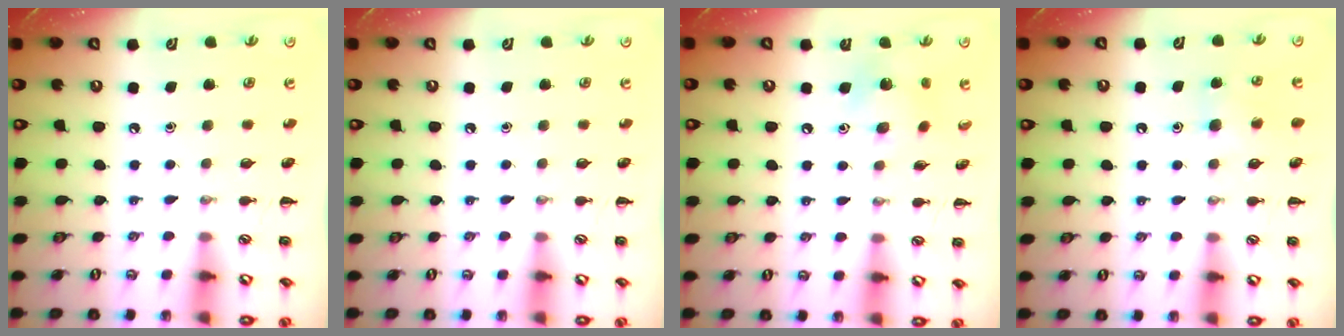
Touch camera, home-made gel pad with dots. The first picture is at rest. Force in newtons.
{"total": 0.0}
{"total": 5.9, "press": 5.8, "slide": 1.2}
{"total": 6.0, "press": 5.7, "slide": 1.7}